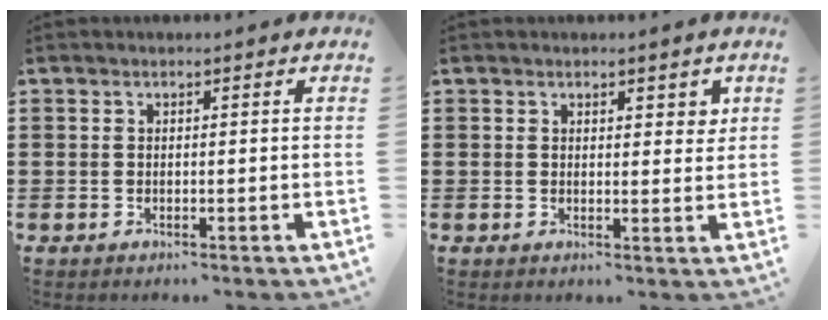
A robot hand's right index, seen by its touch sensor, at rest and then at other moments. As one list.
[{"total": 2.2, "force": [1.5, 1.1, 1.1], "torque": [-0.007, 0.002, 0.024]}]